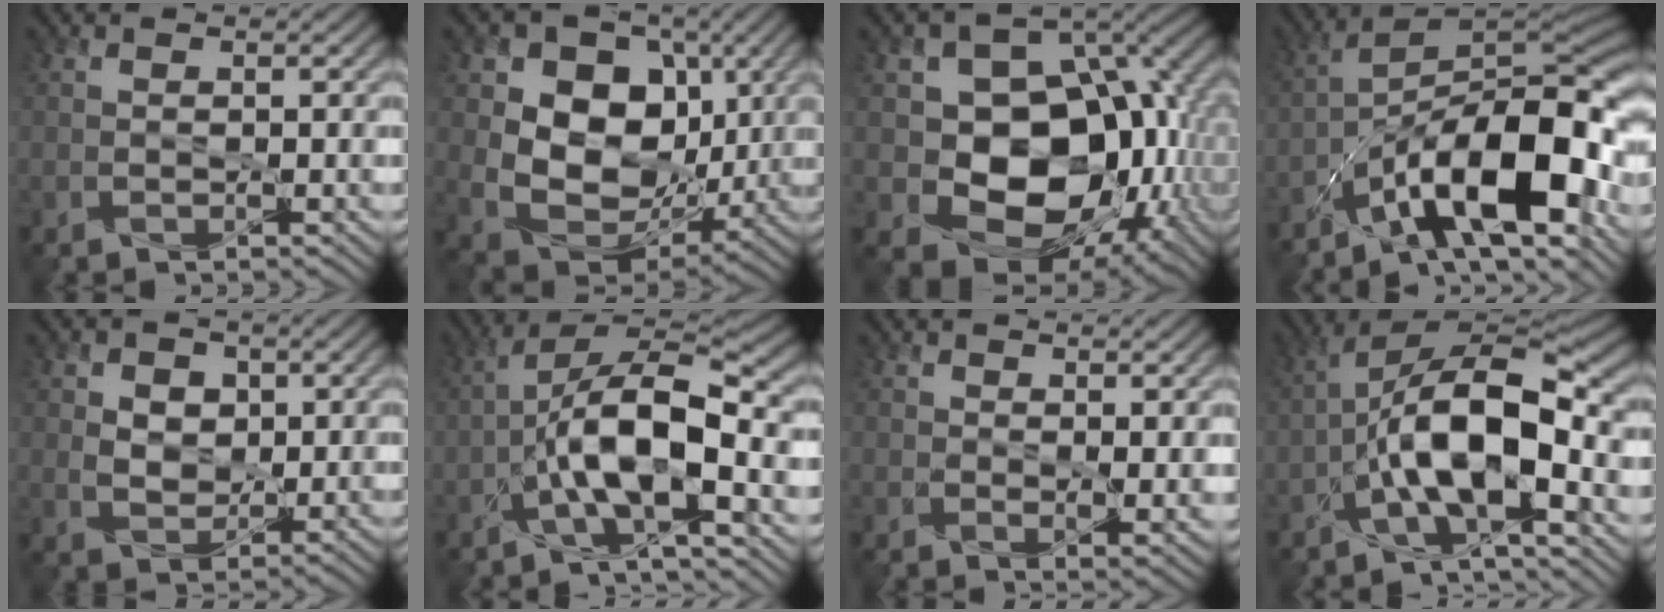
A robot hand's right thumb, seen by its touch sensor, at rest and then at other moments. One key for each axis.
{"total": 13.4, "fx": 2.8, "fy": 9.9, "fz": 8.5, "tx": -0.162, "ty": -0.001, "tz": 0.056}
{"total": 18.2, "fx": -0.8, "fy": 14.2, "fz": 11.3, "tx": -0.157, "ty": -0.035, "tz": 0.006}
{"total": 15.9, "fx": -8.3, "fy": 4.4, "fz": 12.9, "tx": -0.200, "ty": 0.008, "tz": -0.162}
{"total": 4.7, "fx": 1.6, "fy": 3.5, "fz": 2.7, "tx": -0.071, "ty": 0.010, "tz": 0.023}
{"total": 10.1, "fx": -3.5, "fy": 2.4, "fz": 9.2, "tx": -0.161, "ty": 0.023, "tz": -0.066}
{"total": 4.6, "fx": 1.3, "fy": 2.5, "fz": 3.6, "tx": -0.070, "ty": -0.012, "tz": 0.025}
{"total": 11.8, "fx": -3.3, "fy": 3.5, "fz": 10.7, "tx": -0.192, "ty": 0.016, "tz": -0.065}